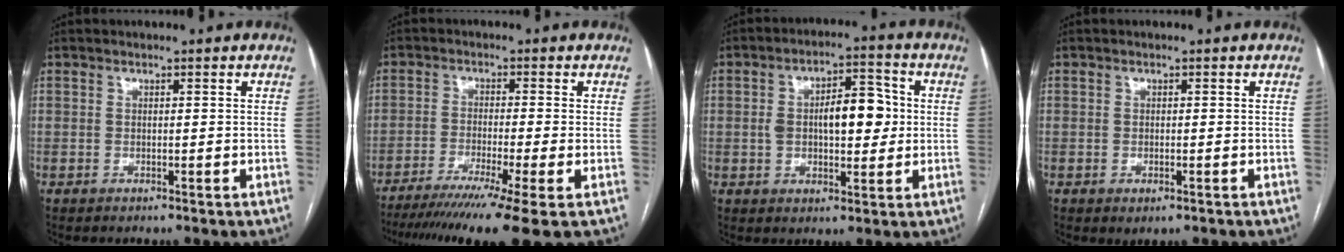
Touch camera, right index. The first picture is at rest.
{"total": 13.3, "force": [-9.7, -1.6, 9.0], "torque": [-0.129, -0.037, -0.151]}
{"total": 10.1, "force": [0.6, 4.2, 9.1], "torque": [-0.146, 0.021, 0.012]}
{"total": 1.4, "force": [-0.6, 0.7, 1.1], "torque": [-0.015, -0.002, -0.002]}